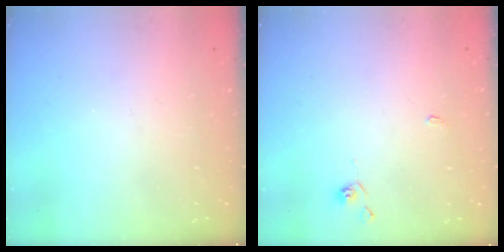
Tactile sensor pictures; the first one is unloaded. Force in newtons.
{"total": 2.2, "press": 2.2, "slide": 0.5}